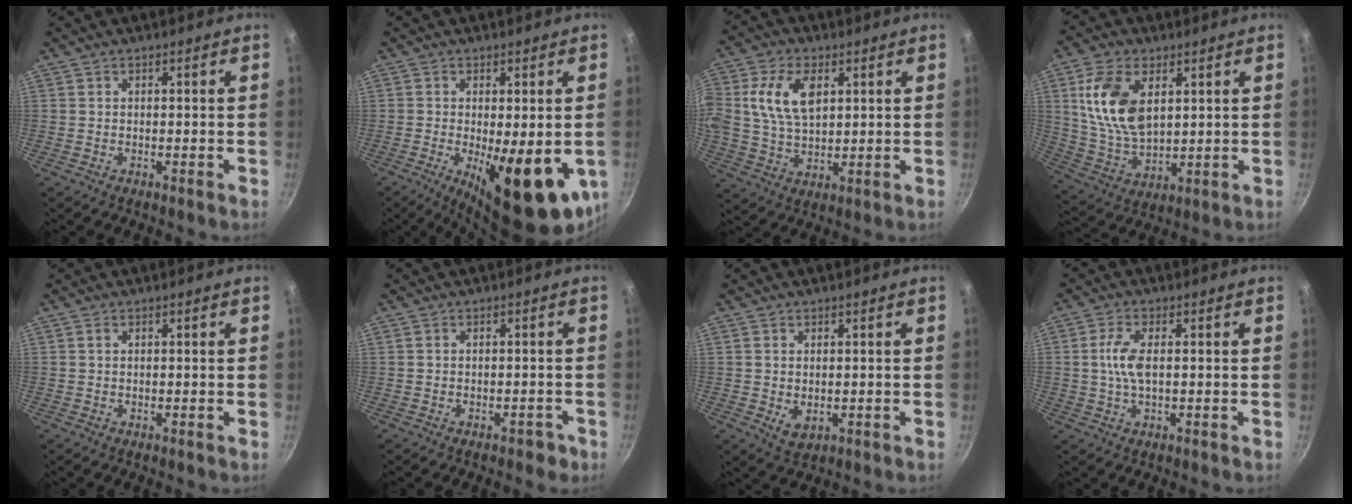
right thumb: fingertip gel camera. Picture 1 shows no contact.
{"total": 15.9, "force": [-3.4, 5.5, 14.5], "torque": [-0.185, -0.017, -0.035]}
{"total": 11.4, "force": [3.1, 6.9, 8.6], "torque": [-0.155, -0.002, 0.054]}
{"total": 14.2, "force": [4.2, 8.3, 10.8], "torque": [-0.194, -0.020, 0.091]}
{"total": 0.5, "force": [0.2, 0.3, 0.3], "torque": [-0.007, 0.002, 0.004]}
{"total": 2.2, "force": [-1.2, 1.5, 1.1], "torque": [0.004, 0.026, 0.002]}
{"total": 3.4, "force": [-0.1, 2.2, 2.5], "torque": [-0.040, -0.010, 0.004]}
{"total": 5.3, "force": [0.4, 2.2, 4.8], "torque": [-0.108, 0.004, 0.005]}